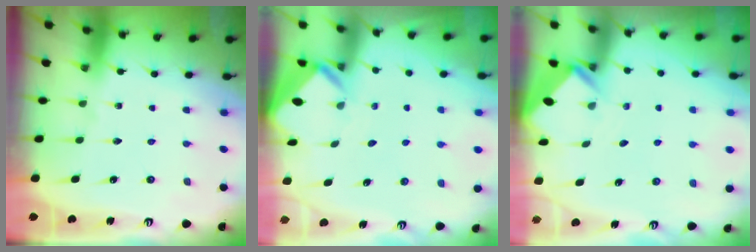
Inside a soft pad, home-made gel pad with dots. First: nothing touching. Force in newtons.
{"total": 2.7, "press": 2.7, "slide": 0.2}
{"total": 2.6, "press": 2.6, "slide": 0.2}